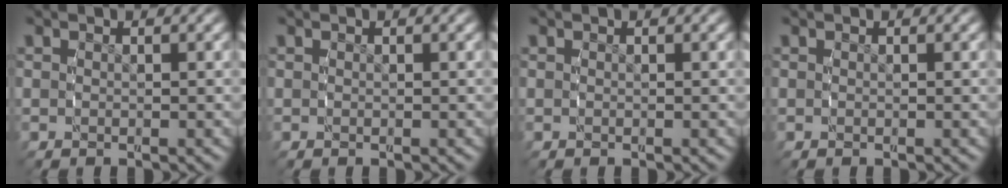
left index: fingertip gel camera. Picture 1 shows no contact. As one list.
[{"total": 0.0}, {"total": 0.0}, {"total": 0.0}]